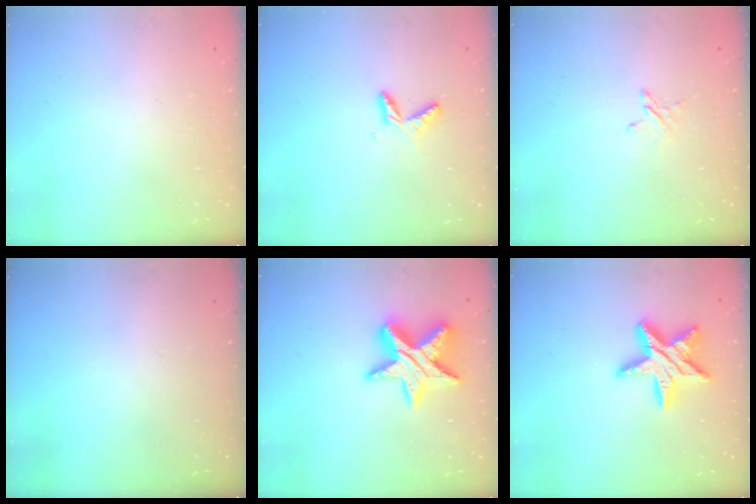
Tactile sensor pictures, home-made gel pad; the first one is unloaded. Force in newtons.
{"total": 5.2, "press": 5.1, "slide": 0.5}
{"total": 2.5, "press": 2.4, "slide": 0.2}
{"total": 0.0}
{"total": 17.3, "press": 17.2, "slide": 1.1}
{"total": 14.4, "press": 14.4, "slide": 0.9}